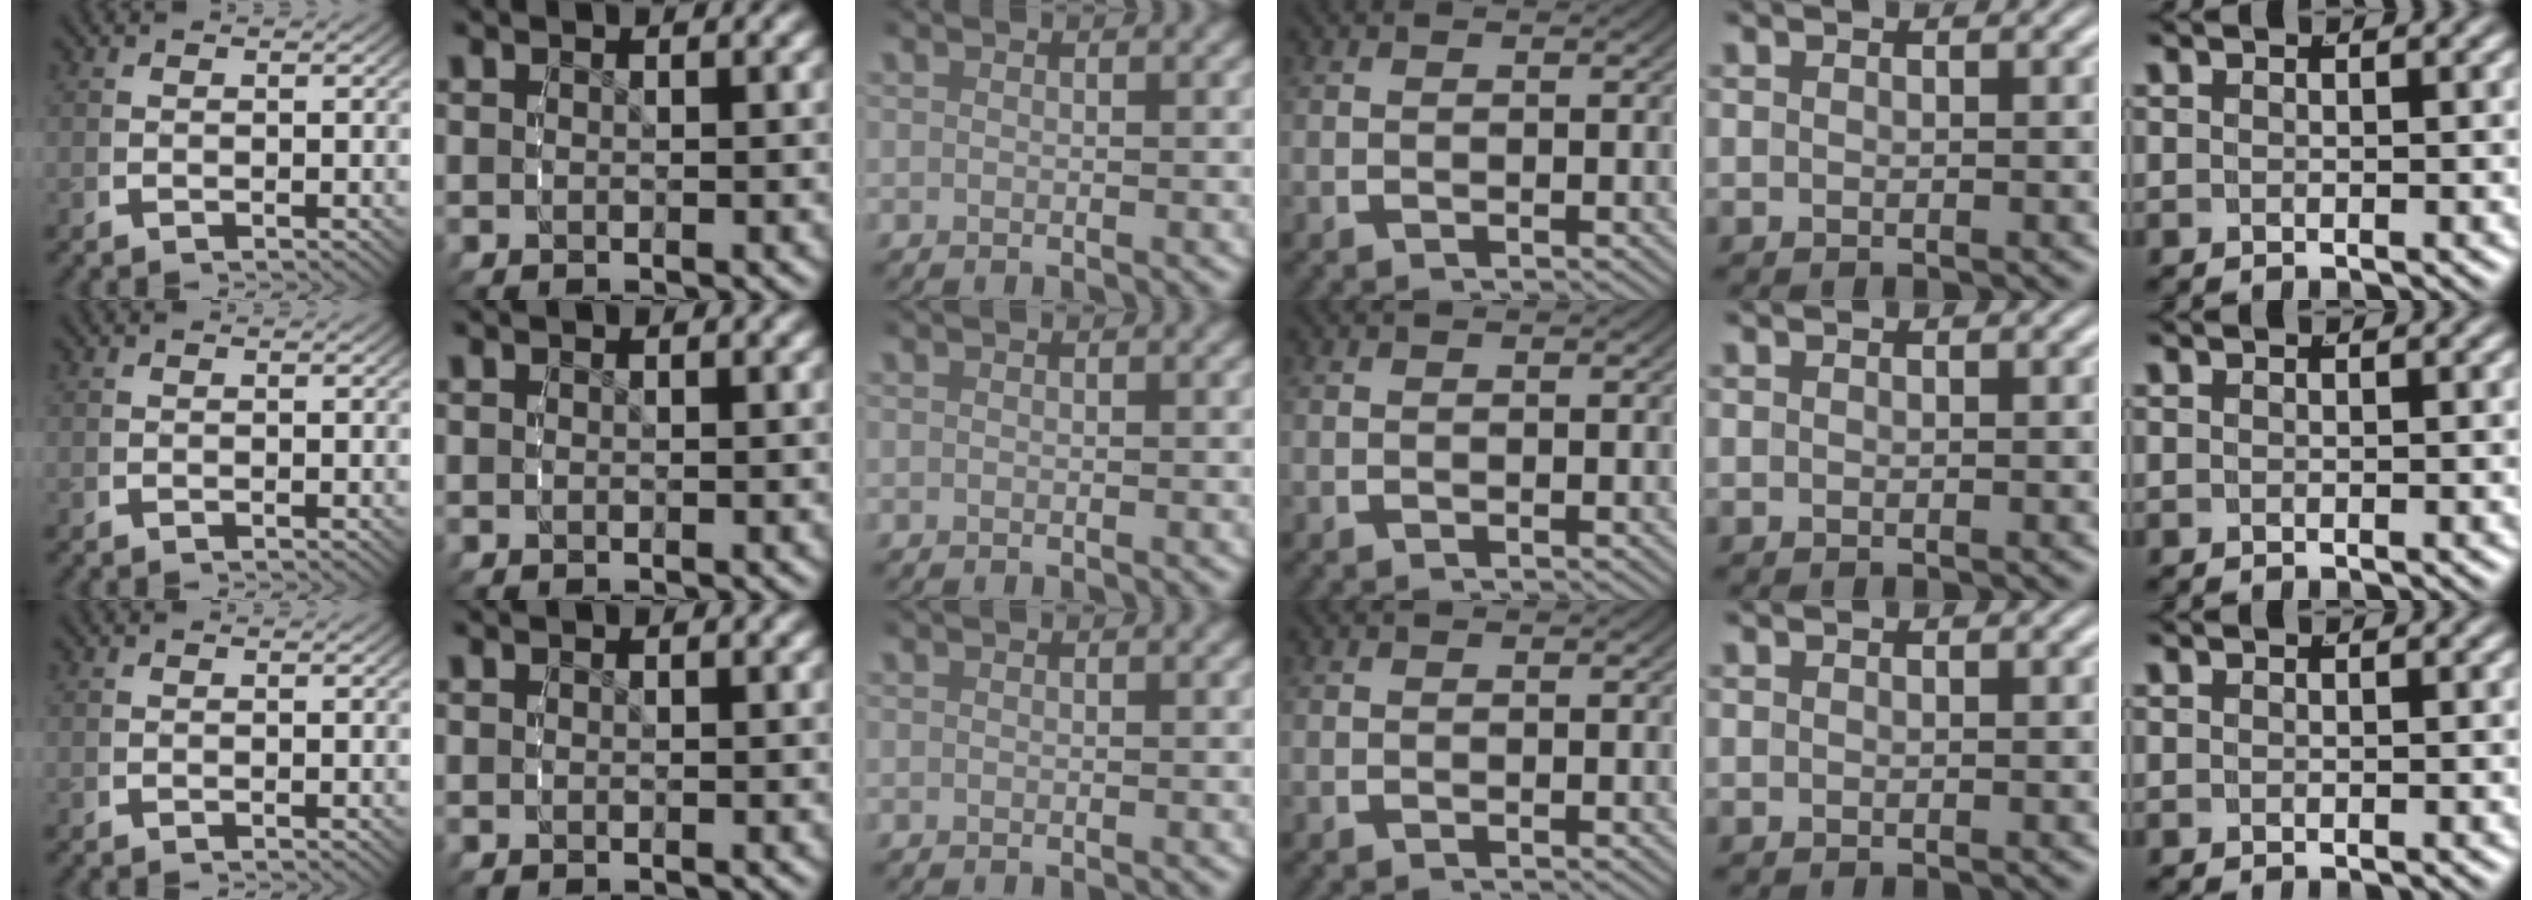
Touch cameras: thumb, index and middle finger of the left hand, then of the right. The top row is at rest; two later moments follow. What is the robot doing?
{"motion": "reach", "object": "backpack"}